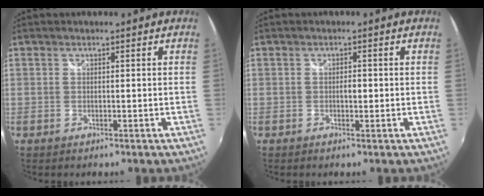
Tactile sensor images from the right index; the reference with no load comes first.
{"total": 1.2, "force": [-0.1, 0.6, 1.0], "torque": [-0.018, 0.002, -0.003]}